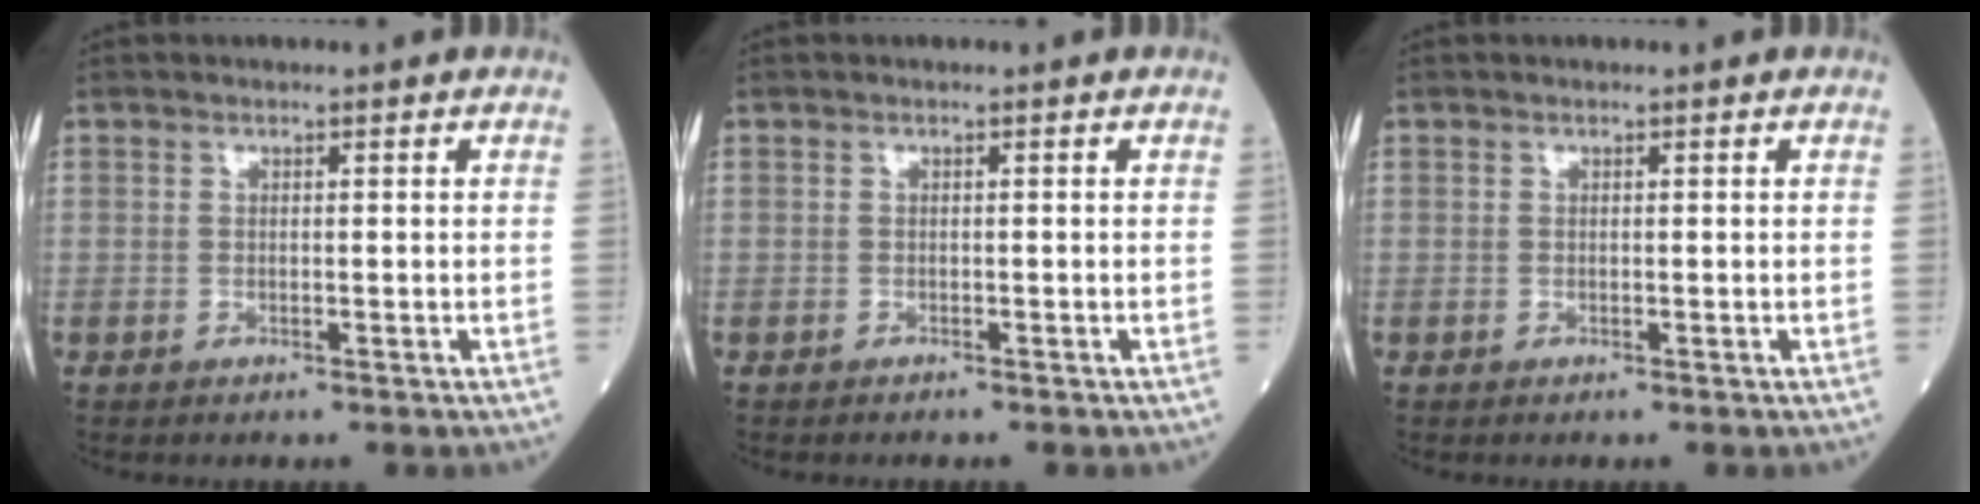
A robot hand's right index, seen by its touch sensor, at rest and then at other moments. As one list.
[{"total": 1.0, "force": [-0.9, 0.2, 0.4], "torque": [-0.010, -0.002, -0.011]}, {"total": 0.0}]